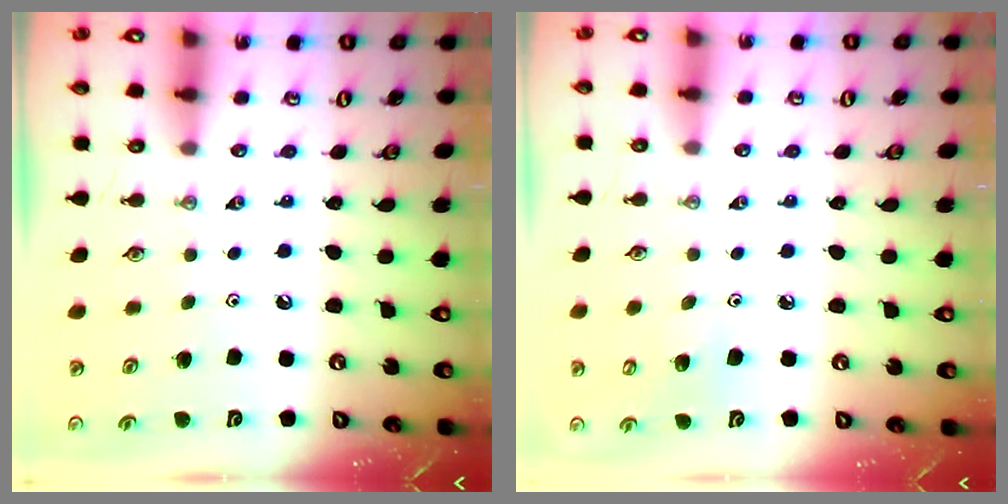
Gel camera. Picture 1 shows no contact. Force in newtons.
{"total": 6.2, "press": 6.0, "slide": 1.4}